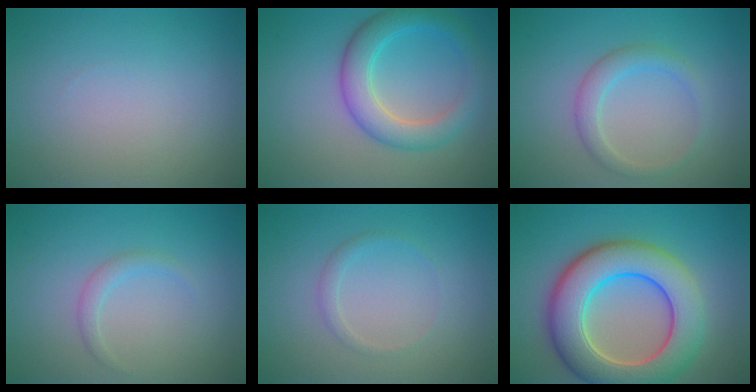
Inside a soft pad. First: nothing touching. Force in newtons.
{"total": 4.7, "press": 4.7, "slide": 0.1}
{"total": 2.3, "press": 2.3, "slide": 0.3}
{"total": 1.2, "press": 1.1, "slide": 0.1}
{"total": 1.1, "press": 1.1, "slide": 0.0}
{"total": 10.1, "press": 10.1, "slide": 0.6}